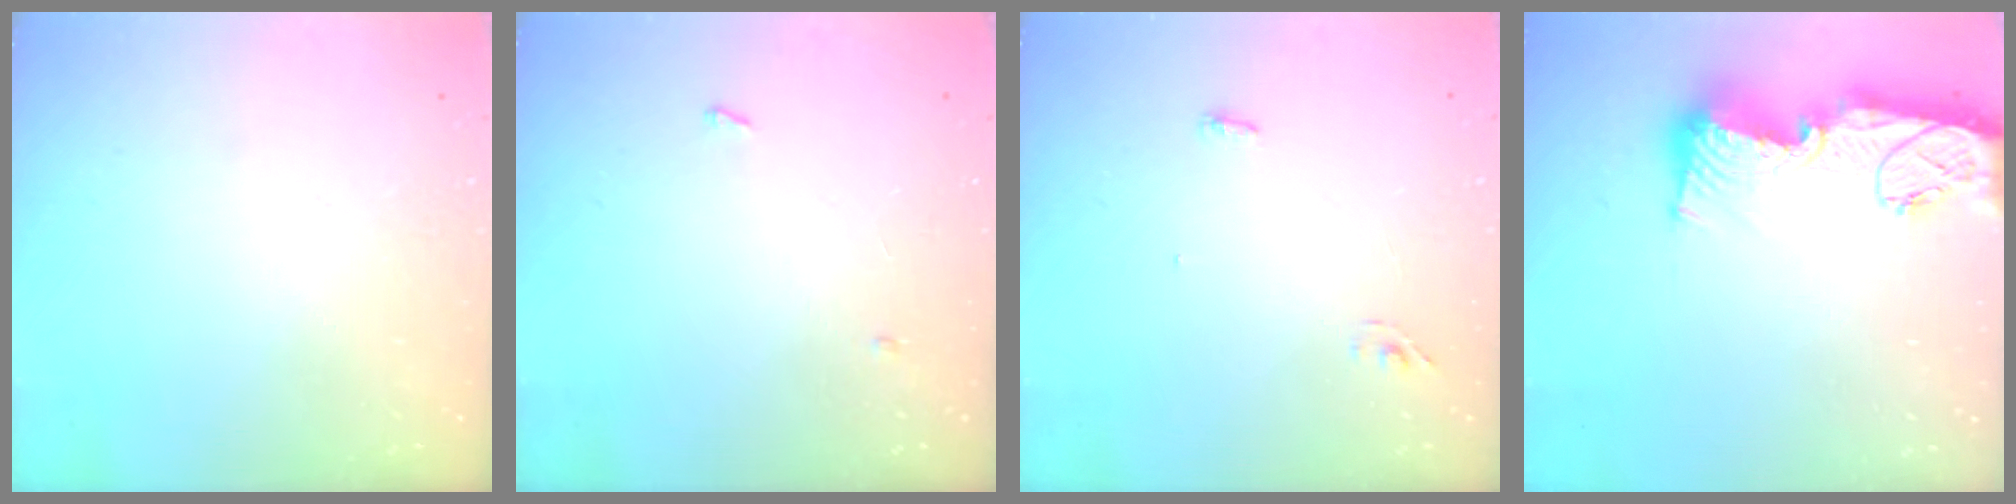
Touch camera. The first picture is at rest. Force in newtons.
{"total": 6.9, "press": 2.8, "slide": 6.3}
{"total": 3.2, "press": 2.9, "slide": 1.5}
{"total": 18.5, "press": 18.4, "slide": 1.7}